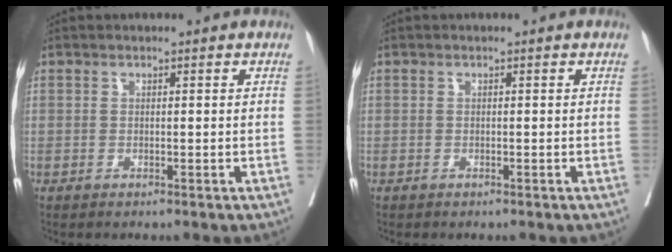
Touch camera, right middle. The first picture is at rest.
{"total": 0.0}